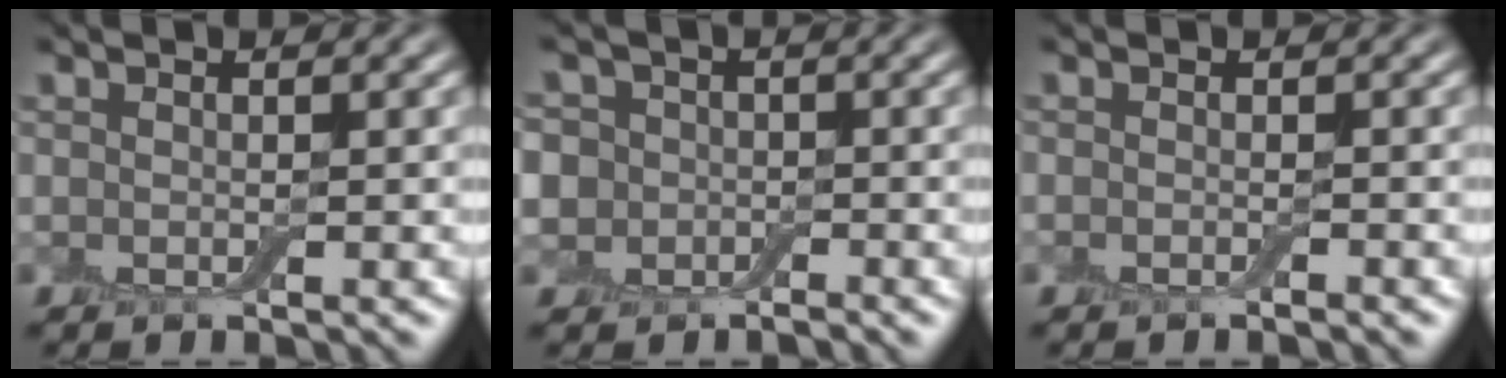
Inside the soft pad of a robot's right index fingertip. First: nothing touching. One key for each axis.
{"total": 4.8, "fx": -0.5, "fy": 4.4, "fz": 1.9, "tx": -0.042, "ty": 0.010, "tz": -0.044}
{"total": 0.6, "fx": -0.6, "fy": -0.1, "fz": 0.2, "tx": -0.004, "ty": -0.001, "tz": -0.009}